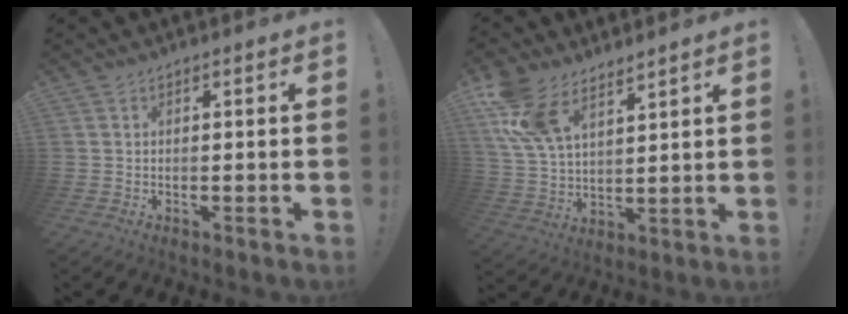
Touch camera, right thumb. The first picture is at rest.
{"total": 12.6, "force": [8.8, 6.1, 6.7], "torque": [-0.144, -0.035, 0.174]}